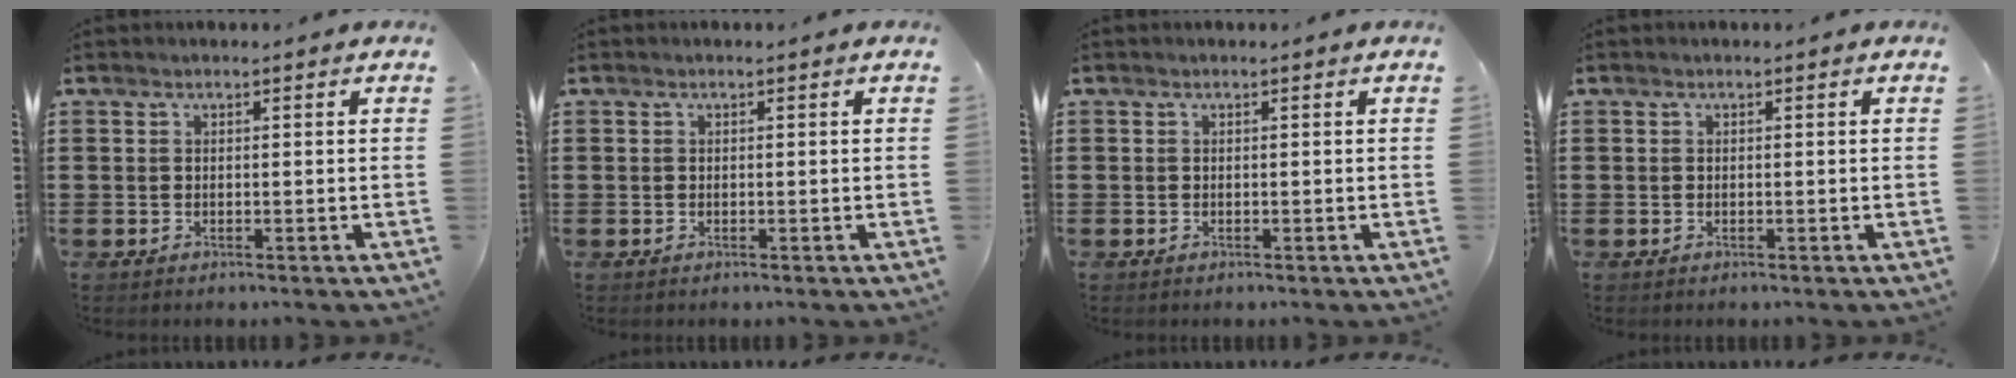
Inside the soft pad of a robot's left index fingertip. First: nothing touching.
{"total": 0.0}
{"total": 0.0}
{"total": 0.0}